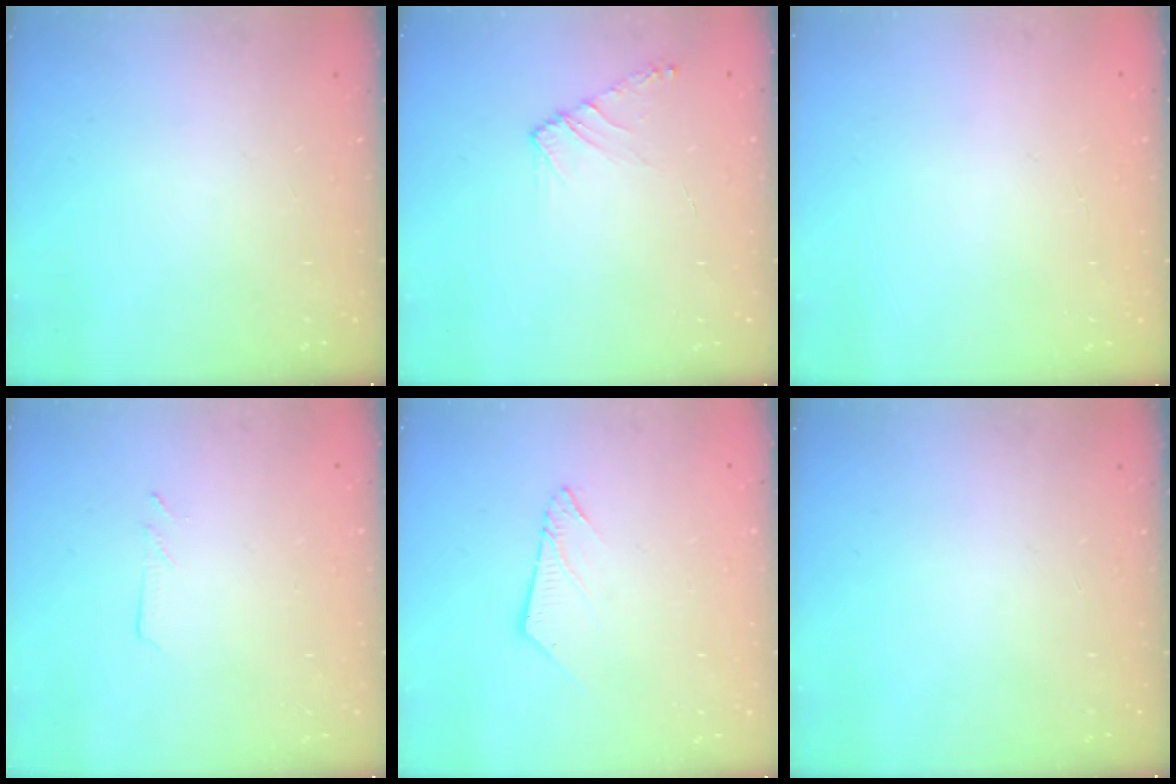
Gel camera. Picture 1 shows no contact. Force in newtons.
{"total": 5.5, "press": 5.4, "slide": 0.8}
{"total": 0.0}
{"total": 2.2, "press": 2.2, "slide": 0.2}
{"total": 5.5, "press": 5.5, "slide": 0.4}
{"total": 0.0}